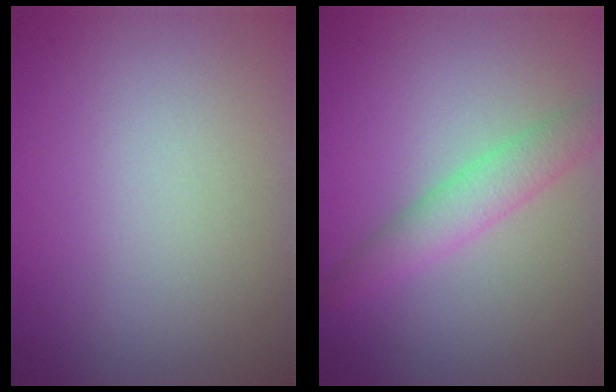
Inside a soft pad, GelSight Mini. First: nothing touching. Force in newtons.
{"total": 3.2, "press": 3.2, "slide": 0.1}